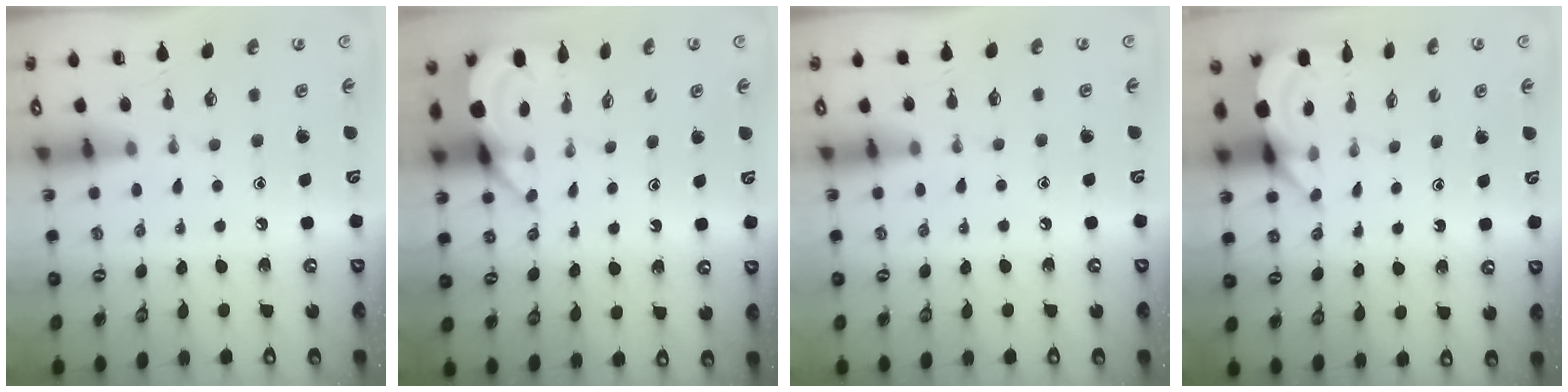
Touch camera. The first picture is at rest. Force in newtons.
{"total": 4.4, "press": 4.4, "slide": 0.5}
{"total": 3.0, "press": 2.9, "slide": 0.5}
{"total": 4.7, "press": 4.7, "slide": 0.5}